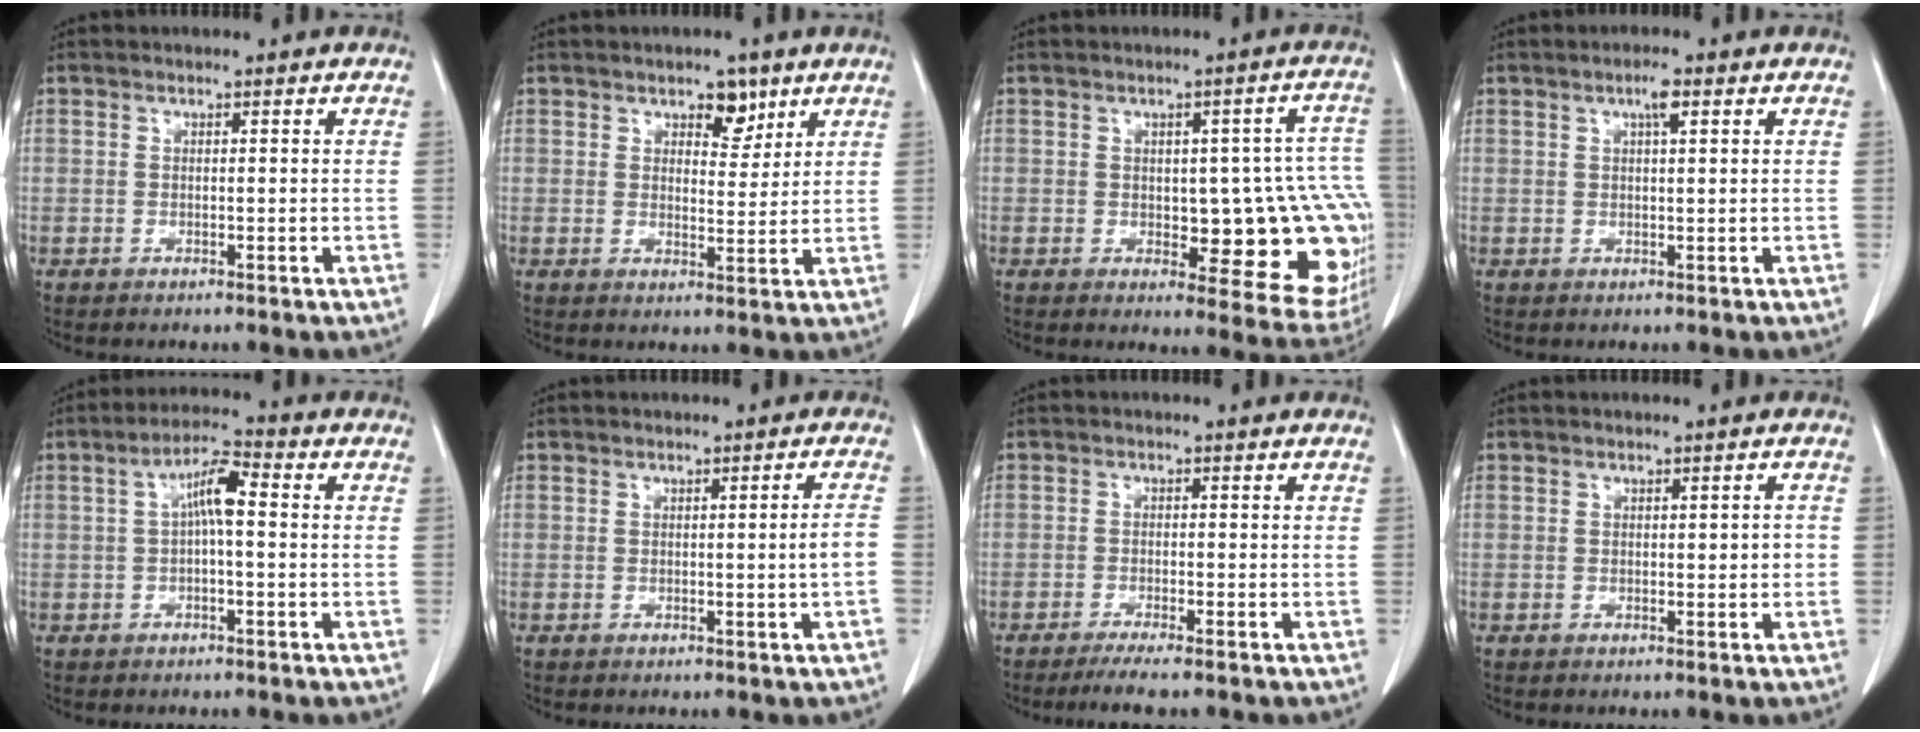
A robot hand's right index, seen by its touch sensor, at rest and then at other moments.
{"total": 4.2, "force": [2.8, 2.1, 2.4], "torque": [-0.030, -0.002, 0.041]}
{"total": 17.0, "force": [-1.9, 6.0, 15.8], "torque": [-0.120, 0.021, -0.005]}
{"total": 2.3, "force": [1.1, 0.3, 2.0], "torque": [-0.038, 0.002, 0.016]}
{"total": 5.6, "force": [0.5, 1.2, 5.4], "torque": [-0.102, 0.019, 0.005]}
{"total": 2.5, "force": [-0.5, -0.5, 2.4], "torque": [-0.034, -0.003, -0.007]}
{"total": 4.2, "force": [-3.4, -0.2, 2.4], "torque": [-0.039, -0.009, -0.056]}
{"total": 1.4, "force": [-0.1, 0.7, 1.3], "torque": [-0.014, 0.001, 0.000]}